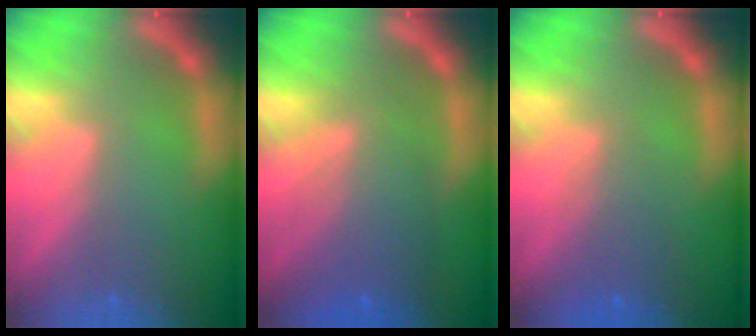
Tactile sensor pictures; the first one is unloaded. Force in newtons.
{"total": 7.0}
{"total": 3.0}